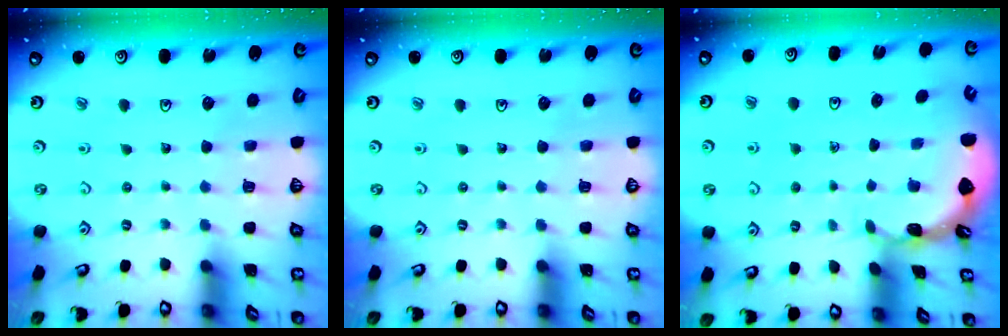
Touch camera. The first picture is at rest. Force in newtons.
{"total": 0.0}
{"total": 1.8, "press": 1.8, "slide": 0.1}